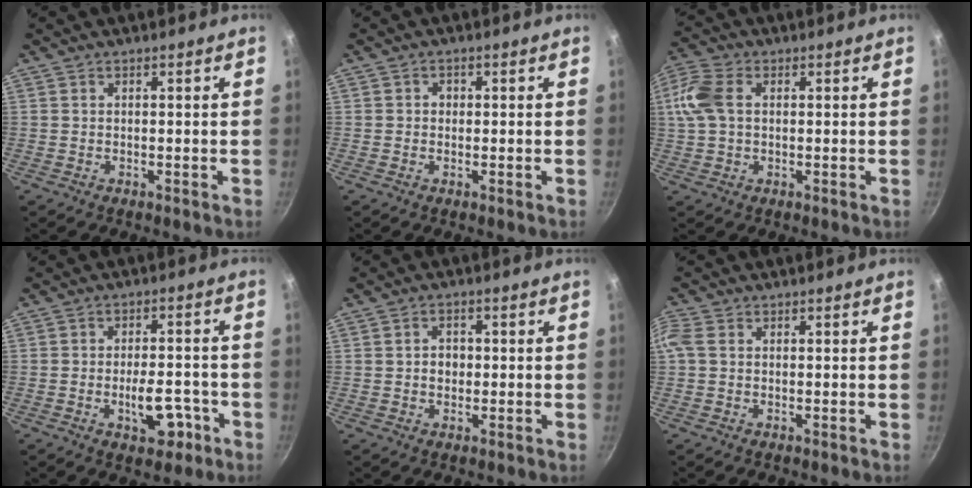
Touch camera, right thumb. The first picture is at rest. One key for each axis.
{"total": 1.4, "fx": 0.1, "fy": 1.2, "fz": 0.7, "tx": -0.004, "ty": 0.003, "tz": -0.002}
{"total": 8.1, "fx": 1.5, "fy": 5.2, "fz": 6.0, "tx": -0.151, "ty": 0.020, "tz": 0.028}
{"total": 7.5, "fx": -3.1, "fy": 3.8, "fz": 5.6, "tx": -0.072, "ty": 0.023, "tz": -0.043}
{"total": 3.2, "fx": 0.0, "fy": 2.5, "fz": 2.0, "tx": -0.023, "ty": 0.007, "tz": -0.002}
{"total": 3.2, "fx": 0.6, "fy": 2.2, "fz": 2.2, "tx": -0.073, "ty": 0.017, "tz": 0.012}